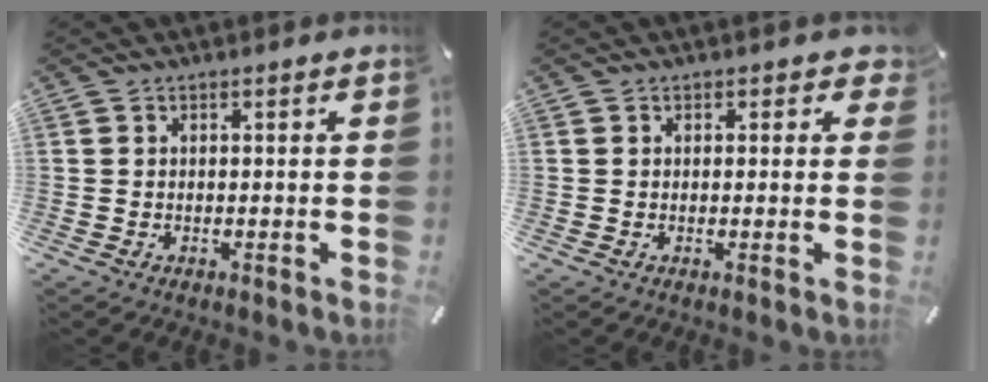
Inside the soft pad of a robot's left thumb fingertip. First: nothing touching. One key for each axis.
{"total": 1.5, "fx": 0.1, "fy": 1.3, "fz": 0.8, "tx": -0.001, "ty": 0.000, "tz": -0.003}